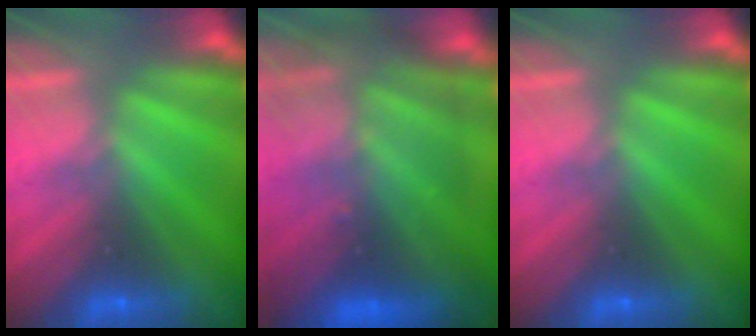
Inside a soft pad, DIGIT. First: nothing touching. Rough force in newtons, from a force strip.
{"total": 13.7}
{"total": 0.0}